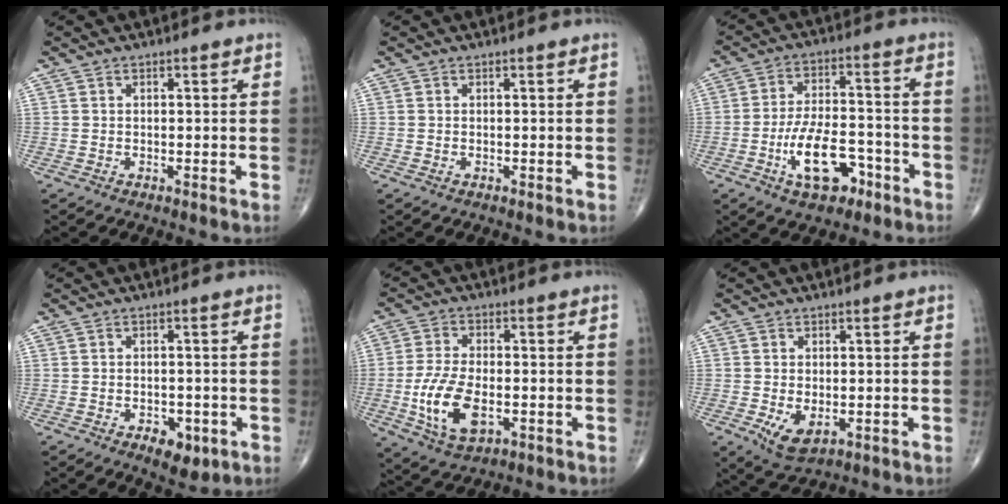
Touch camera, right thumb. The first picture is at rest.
{"total": 0.0}
{"total": 12.0, "force": [-5.4, 6.0, 8.9], "torque": [-0.143, 0.034, -0.088]}
{"total": 5.6, "force": [-2.5, 3.1, 4.0], "torque": [-0.043, 0.007, -0.026]}
{"total": 11.3, "force": [-2.7, 5.9, 9.2], "torque": [-0.182, 0.000, -0.045]}
{"total": 5.5, "force": [-1.4, 3.1, 4.3], "torque": [-0.073, -0.012, -0.014]}